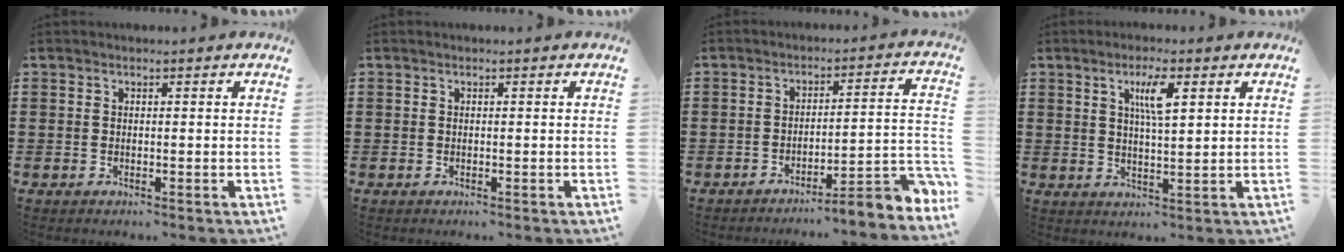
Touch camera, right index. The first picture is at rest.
{"total": 0.0}
{"total": 5.5, "force": [-4.4, 0.2, 3.3], "torque": [-0.054, -0.014, -0.085]}
{"total": 4.9, "force": [2.1, 1.0, 4.3], "torque": [-0.084, 0.006, 0.030]}